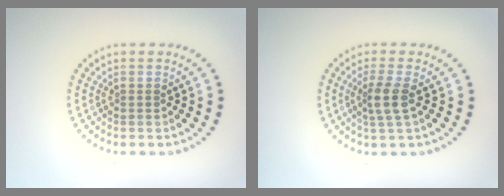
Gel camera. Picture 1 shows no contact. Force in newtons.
{"total": 2.3, "press": 2.0, "slide": 1.3}